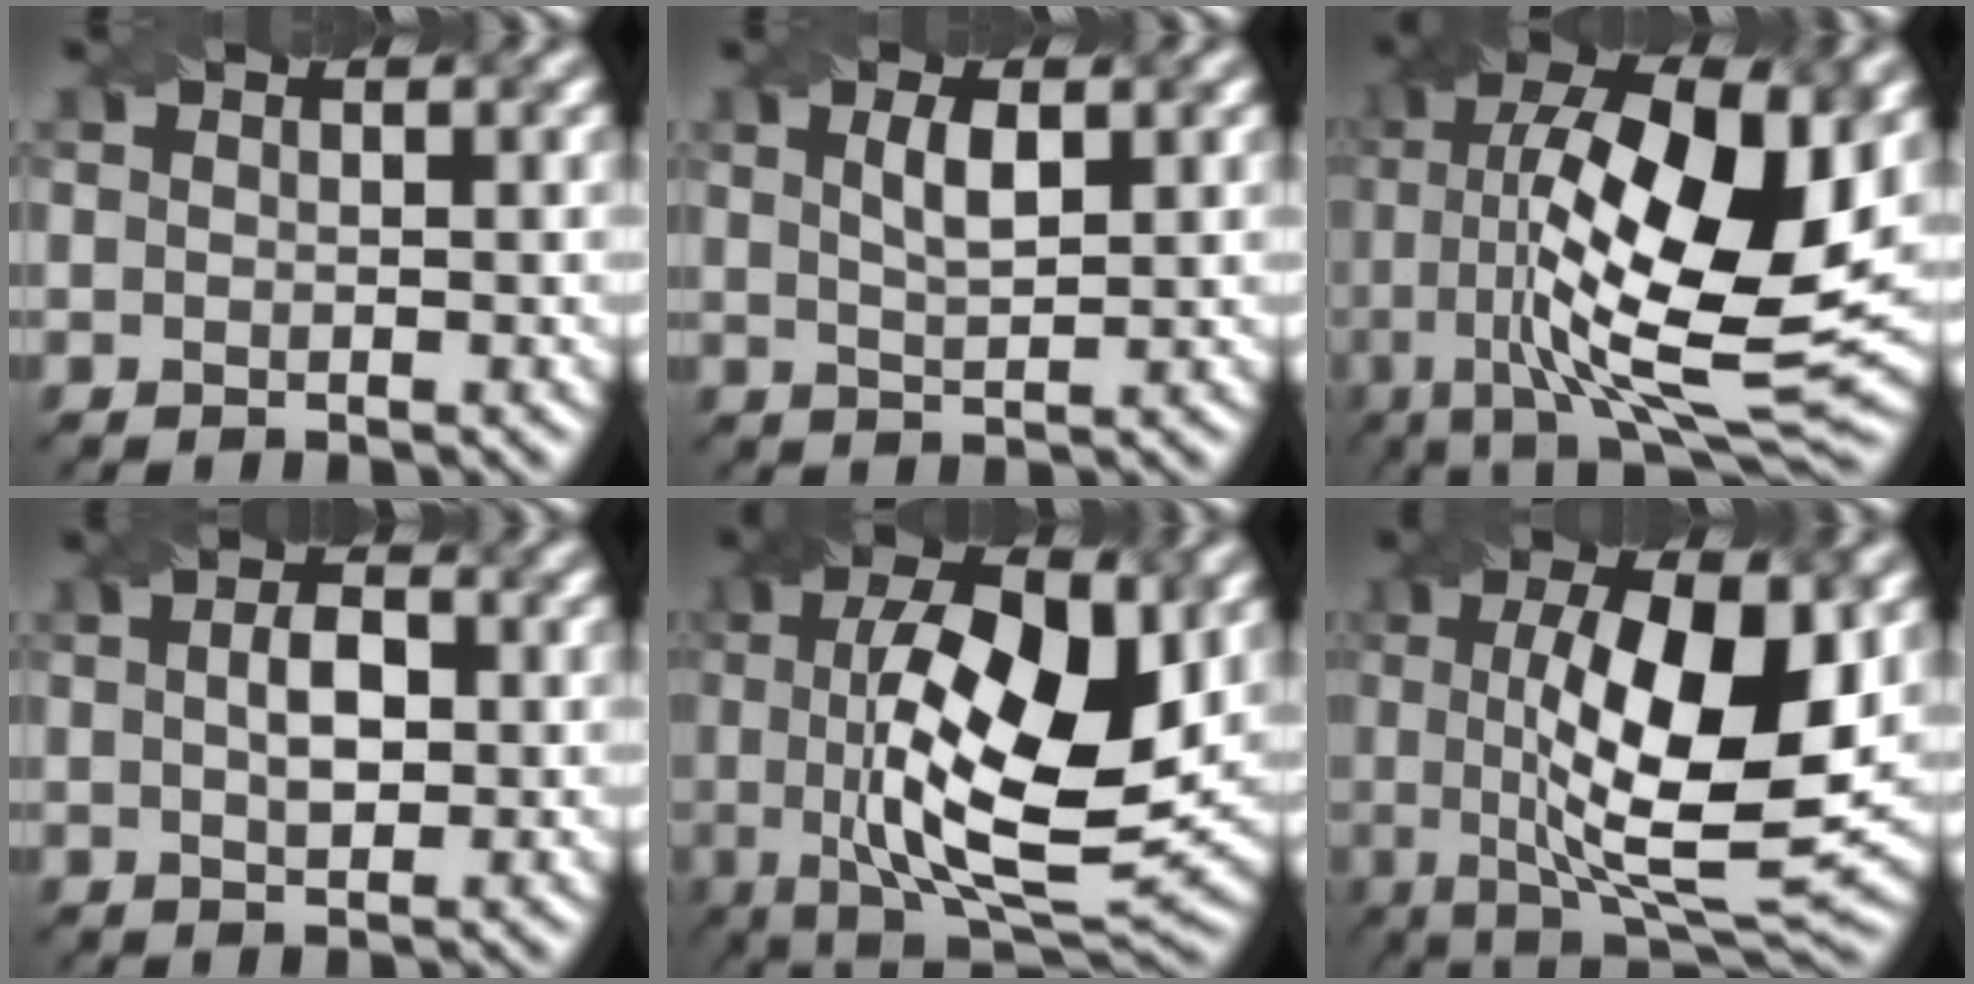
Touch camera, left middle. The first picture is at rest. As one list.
[{"total": 2.4, "force": [0.8, 0.8, 2.1], "torque": [-0.042, 0.004, 0.018]}, {"total": 16.3, "force": [1.7, 6.0, 15.1], "torque": [-0.258, 0.001, 0.035]}, {"total": 2.9, "force": [0.1, 1.6, 2.5], "torque": [-0.053, 0.005, 0.003]}, {"total": 13.3, "force": [0.9, 5.1, 12.2], "torque": [-0.202, 0.000, 0.015]}, {"total": 12.7, "force": [1.0, 4.1, 12.0], "torque": [-0.179, -0.003, 0.018]}]